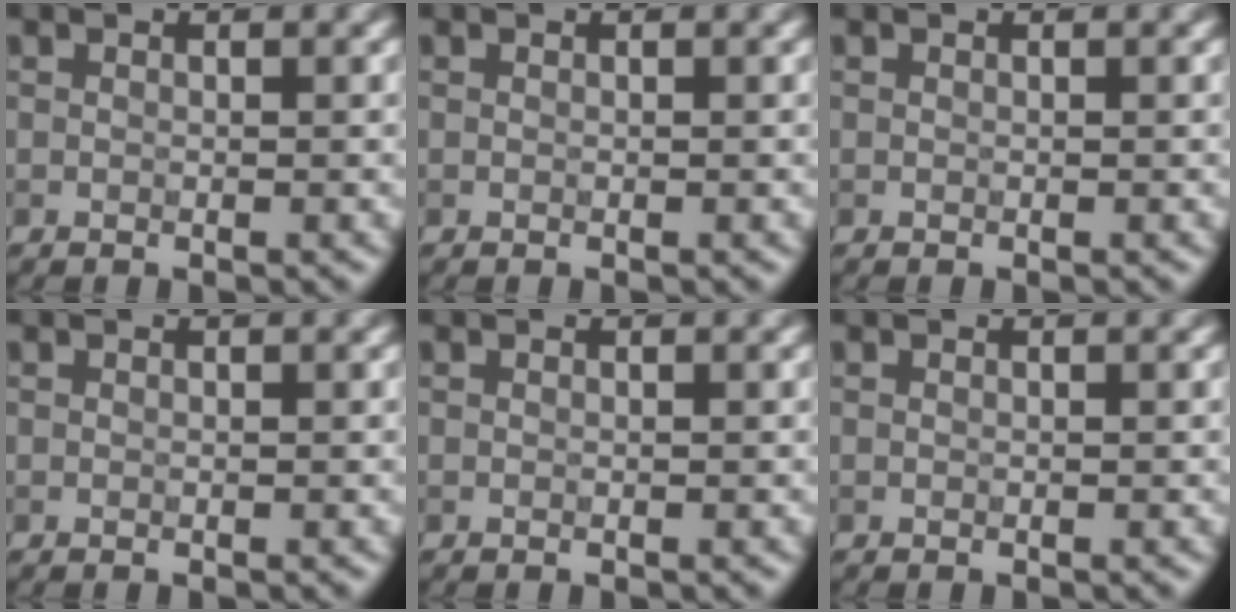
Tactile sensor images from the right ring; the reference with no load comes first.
{"total": 0.0}
{"total": 0.0}
{"total": 0.0}
{"total": 0.0}
{"total": 0.0}